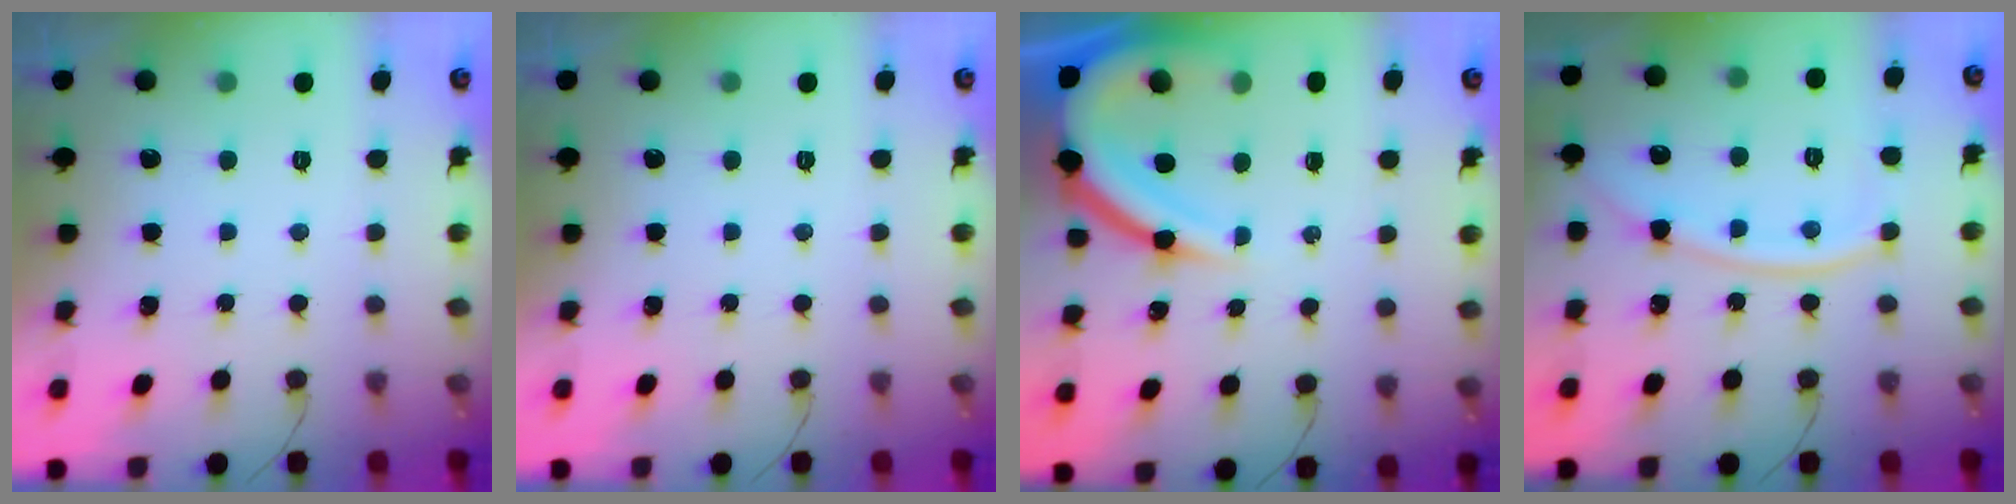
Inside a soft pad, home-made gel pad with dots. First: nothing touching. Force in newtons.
{"total": 0.0}
{"total": 14.3, "press": 14.3, "slide": 1.3}
{"total": 12.2, "press": 12.1, "slide": 1.5}